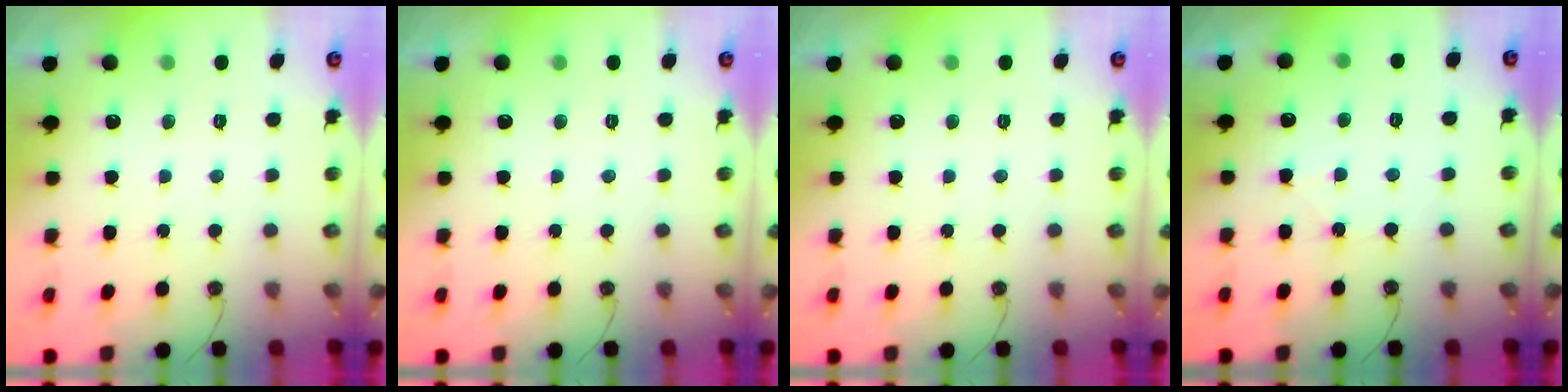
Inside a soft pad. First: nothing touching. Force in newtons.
{"total": 0.0}
{"total": 0.0}
{"total": 4.0, "press": 4.0, "slide": 0.6}